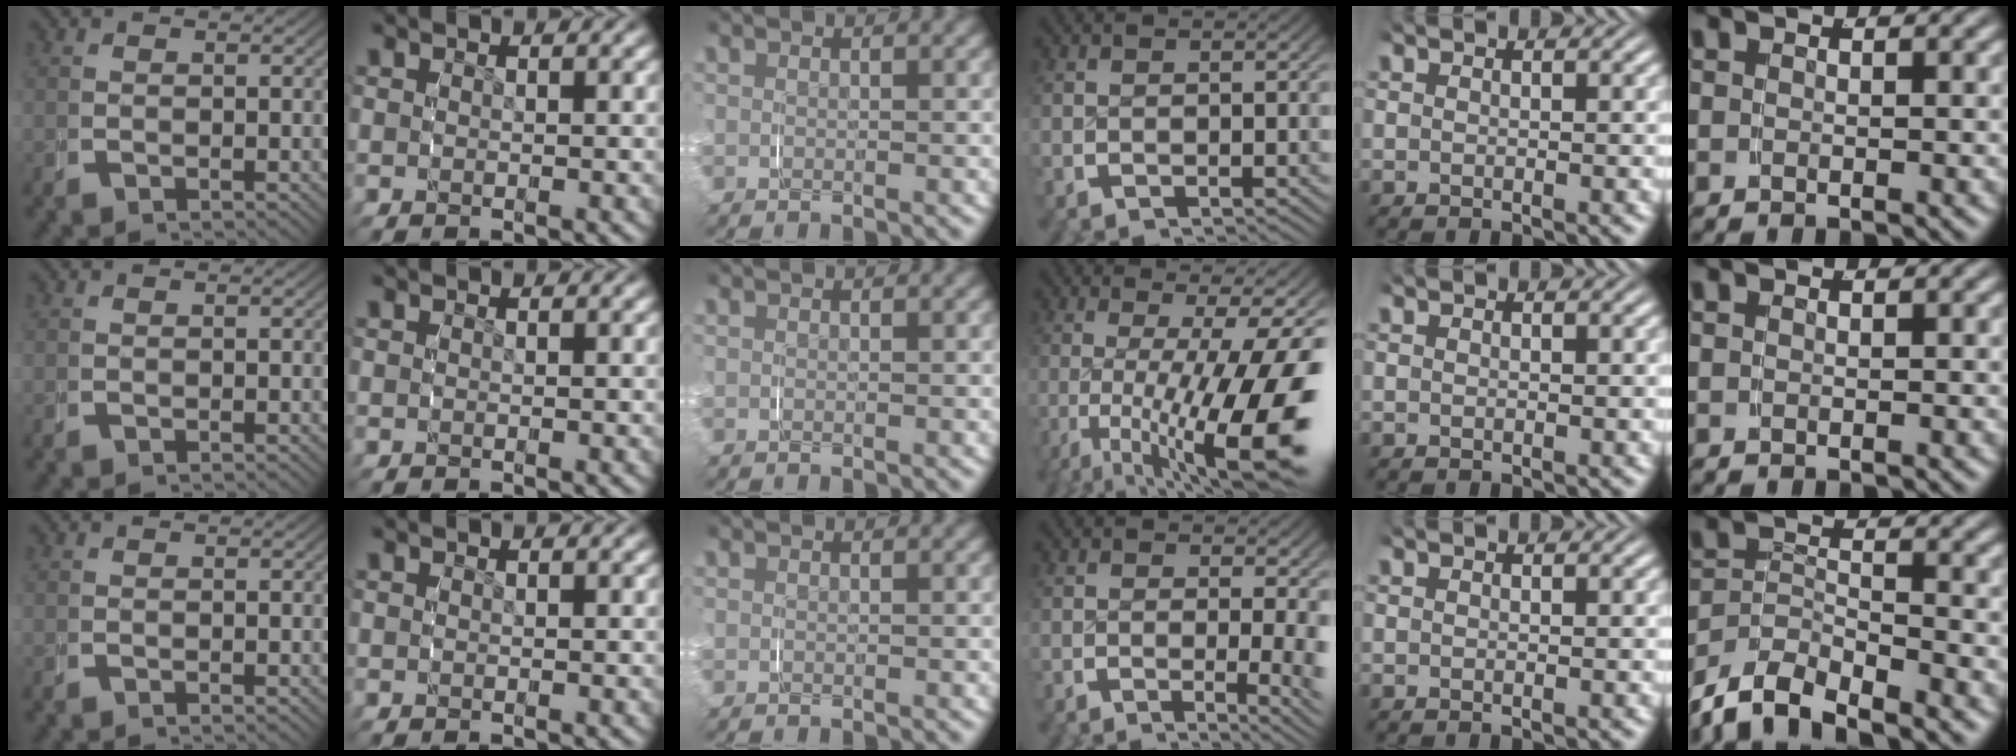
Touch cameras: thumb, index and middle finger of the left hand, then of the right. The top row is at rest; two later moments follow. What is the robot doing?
{"motion": "grasp_and_lifting", "object": "keyboard"}